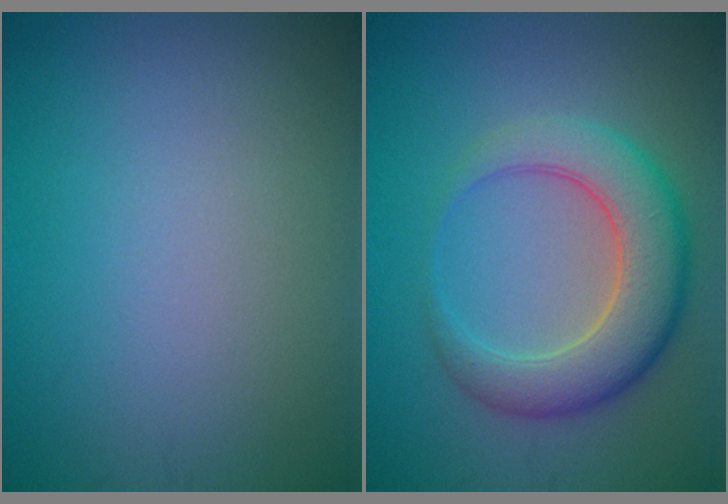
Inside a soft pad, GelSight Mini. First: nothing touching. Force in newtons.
{"total": 6.5, "press": 6.5, "slide": 0.4}